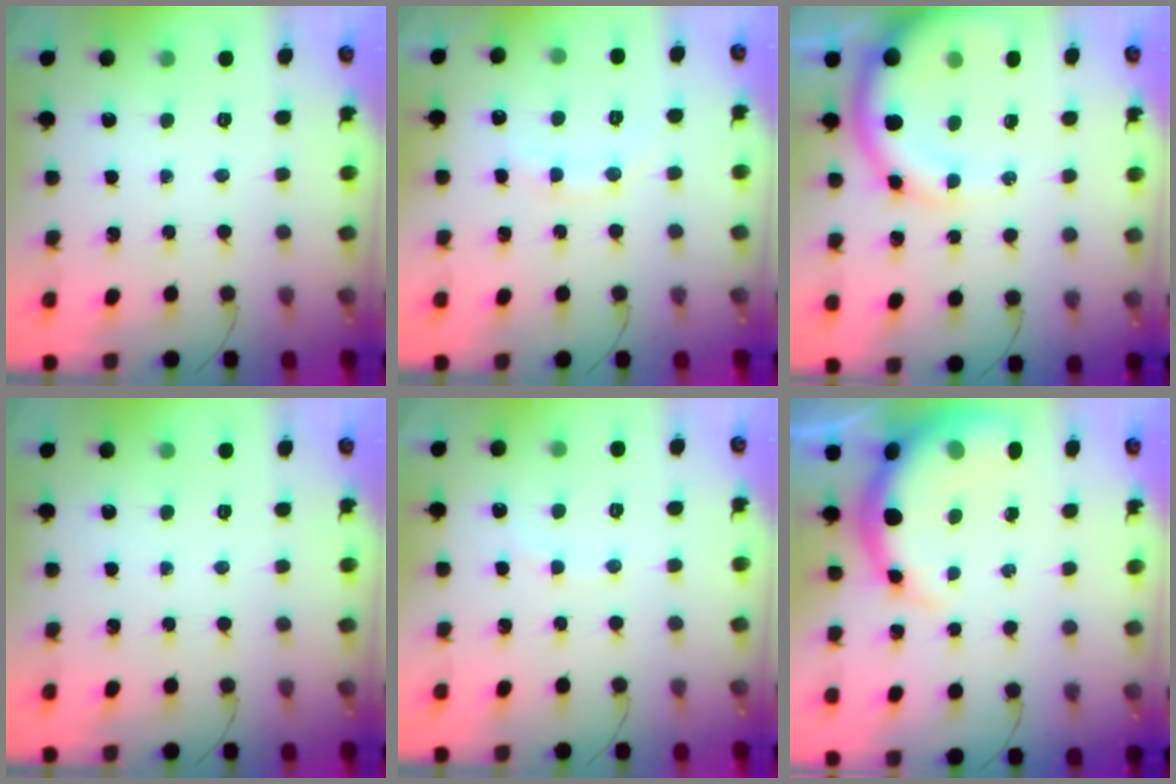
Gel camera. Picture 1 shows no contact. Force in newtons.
{"total": 9.2, "press": 9.1, "slide": 1.5}
{"total": 12.8, "press": 12.5, "slide": 2.8}
{"total": 0.0}
{"total": 2.8, "press": 2.7, "slide": 0.7}
{"total": 9.3, "press": 9.0, "slide": 2.4}